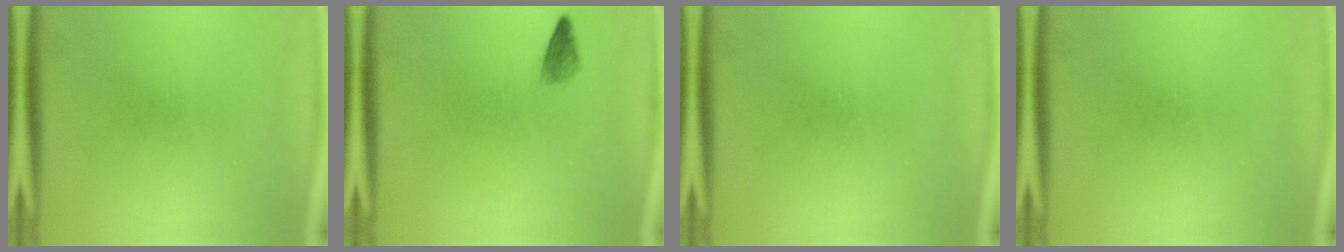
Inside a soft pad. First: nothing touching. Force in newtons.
{"total": 1.5}
{"total": 0.0}
{"total": 0.0}